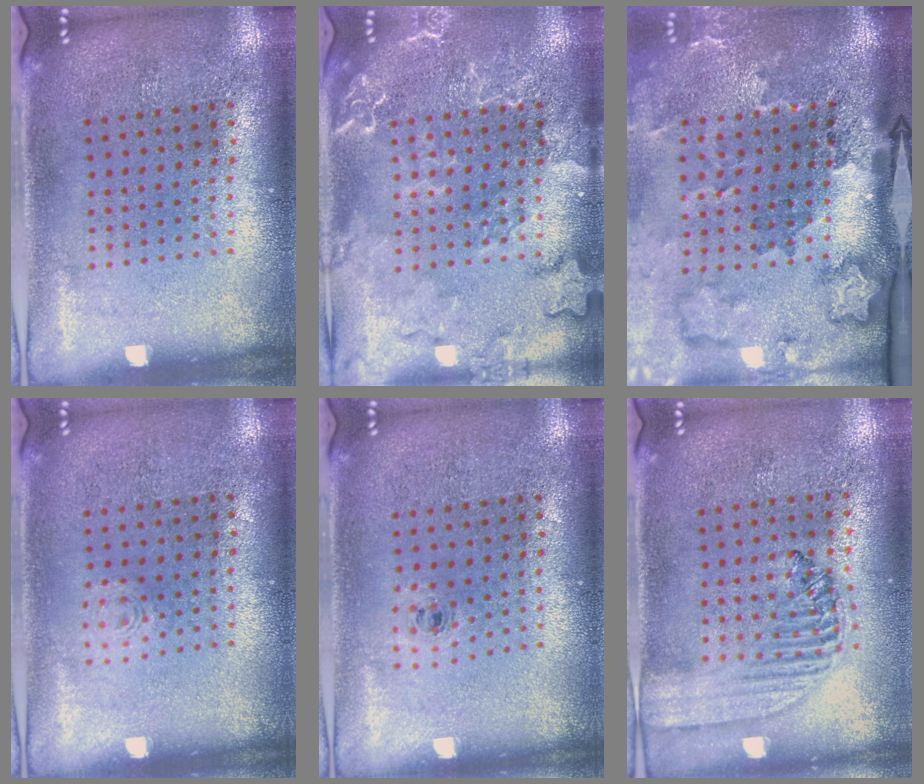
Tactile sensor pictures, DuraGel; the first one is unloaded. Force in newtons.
{"total": 3.4, "press": 3.4, "slide": 0.5}
{"total": 3.5, "press": 2.2, "slide": 2.7}
{"total": 0.8, "press": 0.8, "slide": 0.2}
{"total": 0.6, "press": 0.3, "slide": 0.5}
{"total": 1.5, "press": 1.4, "slide": 0.6}